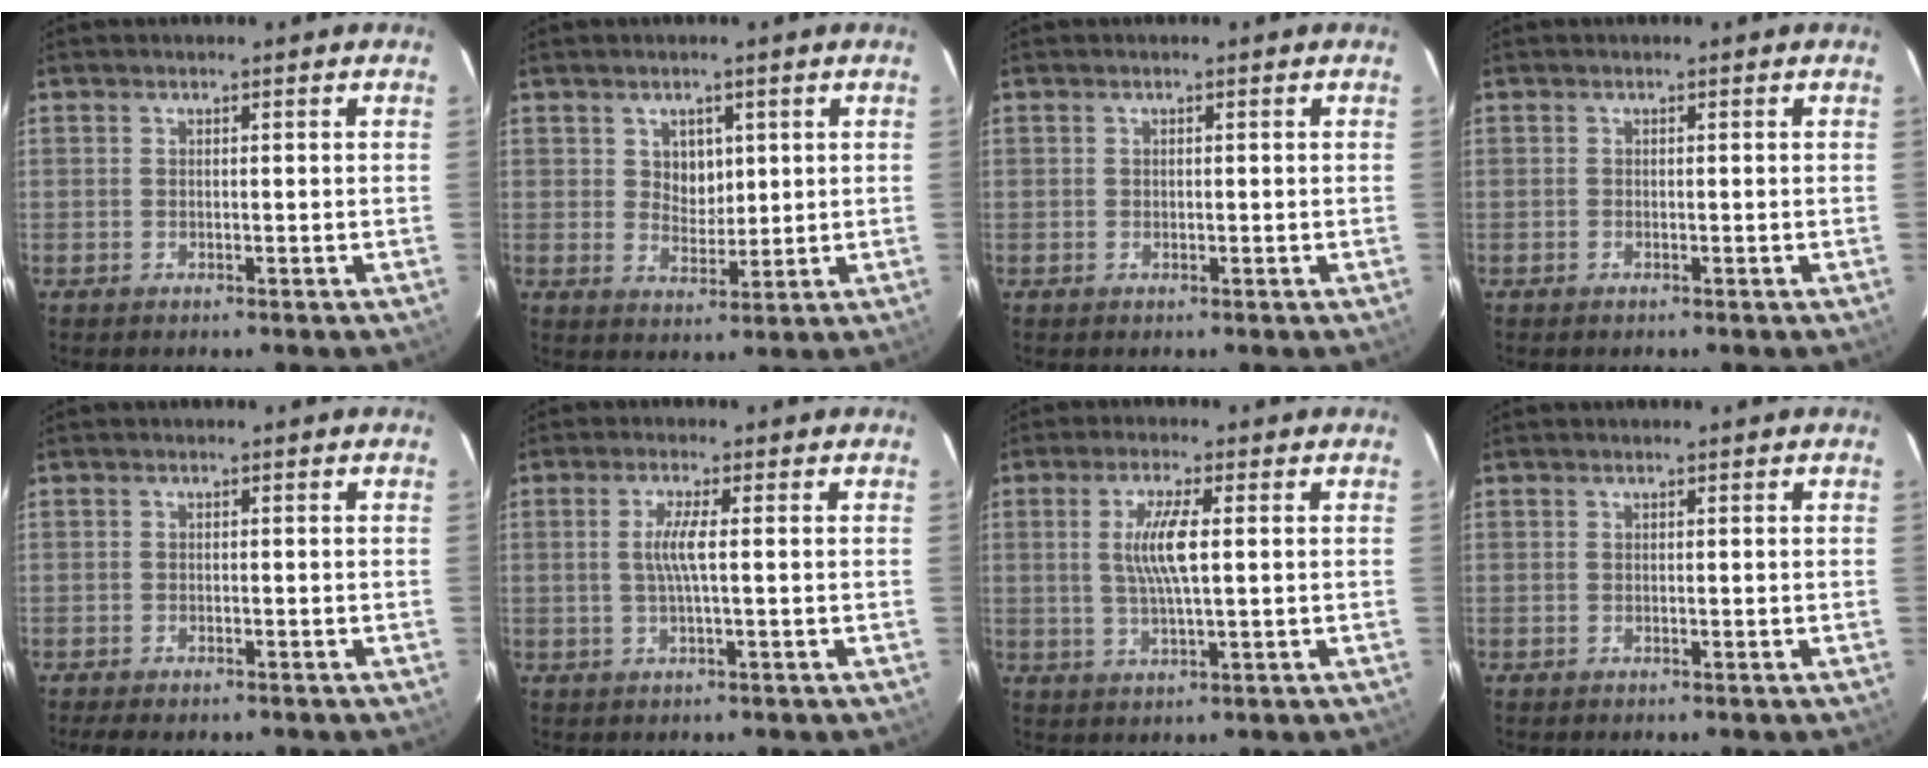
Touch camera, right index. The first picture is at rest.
{"total": 4.4, "force": [1.6, 3.5, 2.0], "torque": [-0.028, 0.003, 0.033]}
{"total": 0.0}
{"total": 0.0}
{"total": 4.1, "force": [-3.3, 1.4, 2.0], "torque": [-0.047, -0.013, -0.051]}
{"total": 3.8, "force": [0.0, -0.2, 3.8], "torque": [-0.077, -0.001, 0.001]}
{"total": 6.8, "force": [0.9, 0.9, 6.7], "torque": [-0.128, -0.002, 0.017]}
{"total": 0.0}